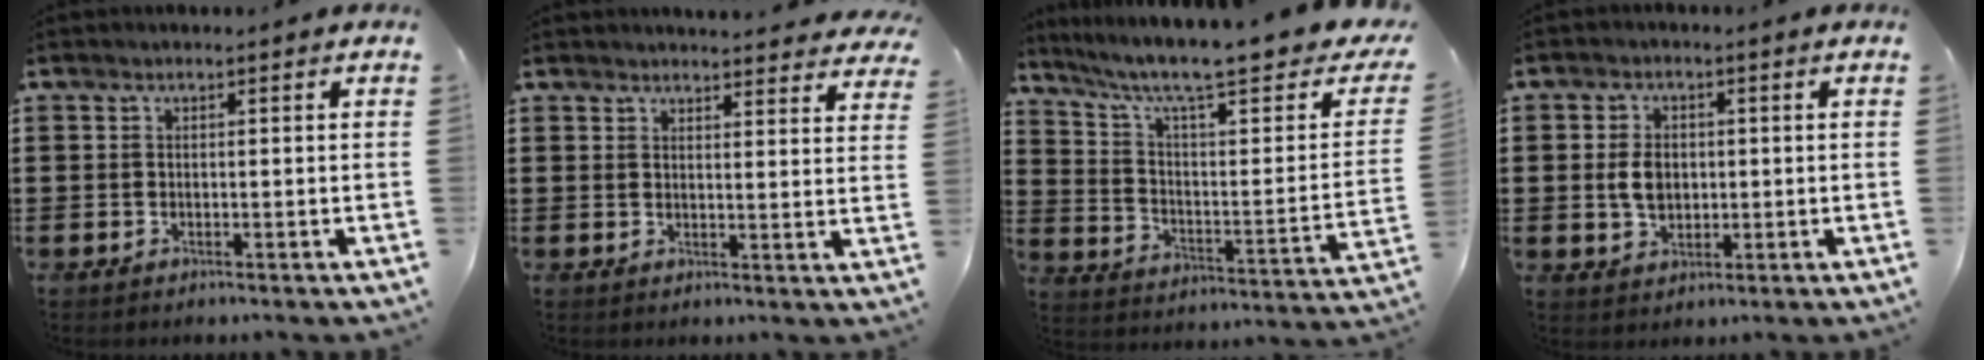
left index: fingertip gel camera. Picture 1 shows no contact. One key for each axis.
{"total": 3.4, "fx": 3.4, "fy": 0.0, "fz": 0.4, "tx": -0.009, "ty": -0.016, "tz": 0.062}
{"total": 9.2, "fx": 6.5, "fy": 1.9, "fz": 6.2, "tx": -0.121, "ty": -0.047, "tz": 0.099}
{"total": 4.5, "fx": 0.1, "fy": 3.1, "fz": 3.3, "tx": -0.076, "ty": 0.009, "tz": -0.001}